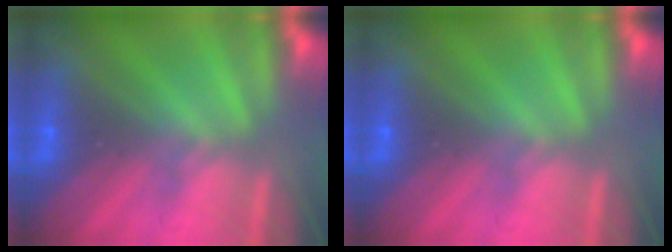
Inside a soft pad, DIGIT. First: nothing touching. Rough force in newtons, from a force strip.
{"total": 0.0}